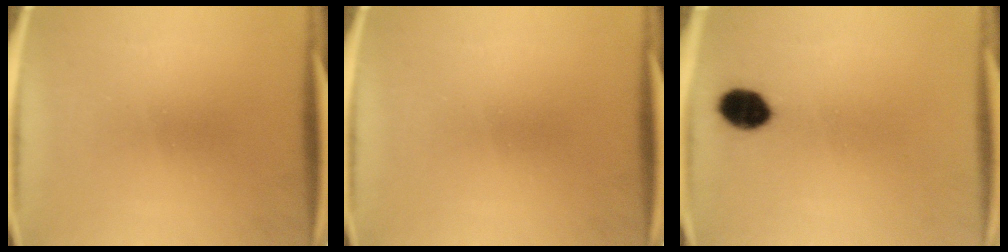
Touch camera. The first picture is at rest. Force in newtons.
{"total": 0.0}
{"total": 6.5}